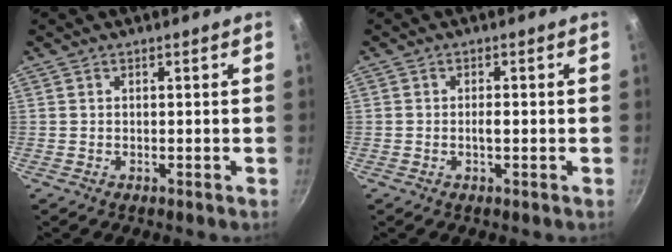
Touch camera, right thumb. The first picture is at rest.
{"total": 1.4, "force": [-0.2, 0.5, 1.3], "torque": [-0.021, 0.007, -0.005]}